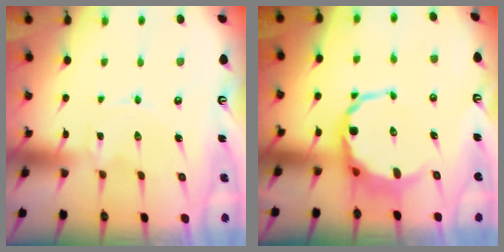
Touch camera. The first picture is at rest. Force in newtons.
{"total": 9.7, "press": 9.3, "slide": 2.7}